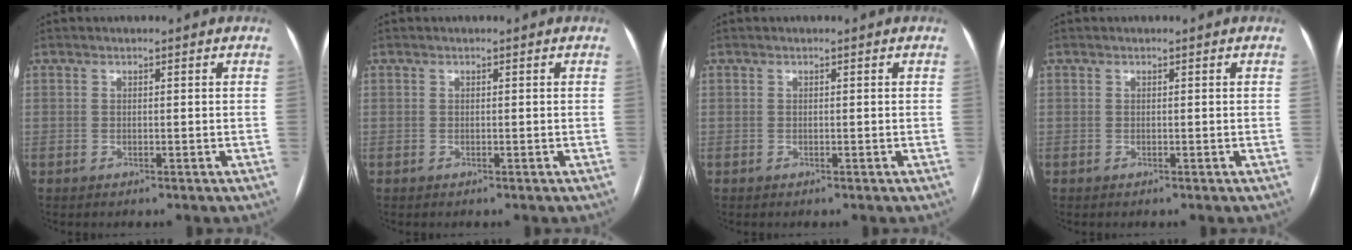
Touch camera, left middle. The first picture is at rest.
{"total": 0.0}
{"total": 0.0}
{"total": 0.0}